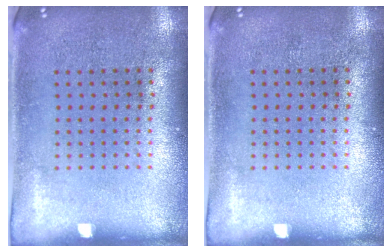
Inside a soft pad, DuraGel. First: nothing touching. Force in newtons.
{"total": 0.0}